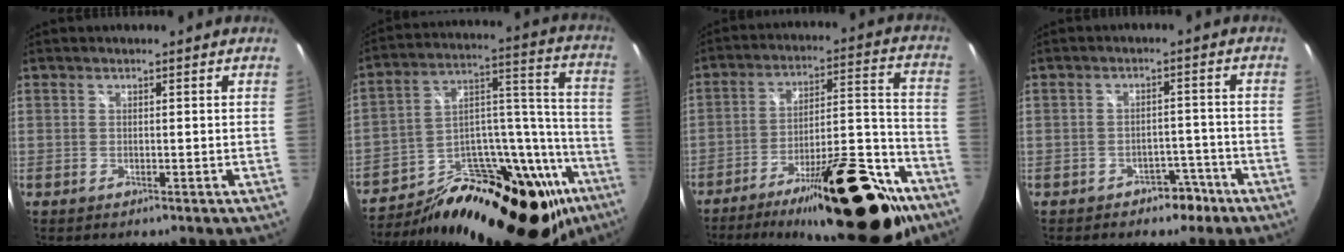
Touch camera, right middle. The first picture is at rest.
{"total": 33.4, "force": [-20.7, 16.3, 20.5], "torque": [-0.298, 0.046, -0.287]}
{"total": 26.3, "force": [-18.1, 8.1, 17.3], "torque": [-0.252, 0.007, -0.259]}
{"total": 4.3, "force": [-3.0, 2.7, 1.3], "torque": [-0.024, 0.016, -0.034]}